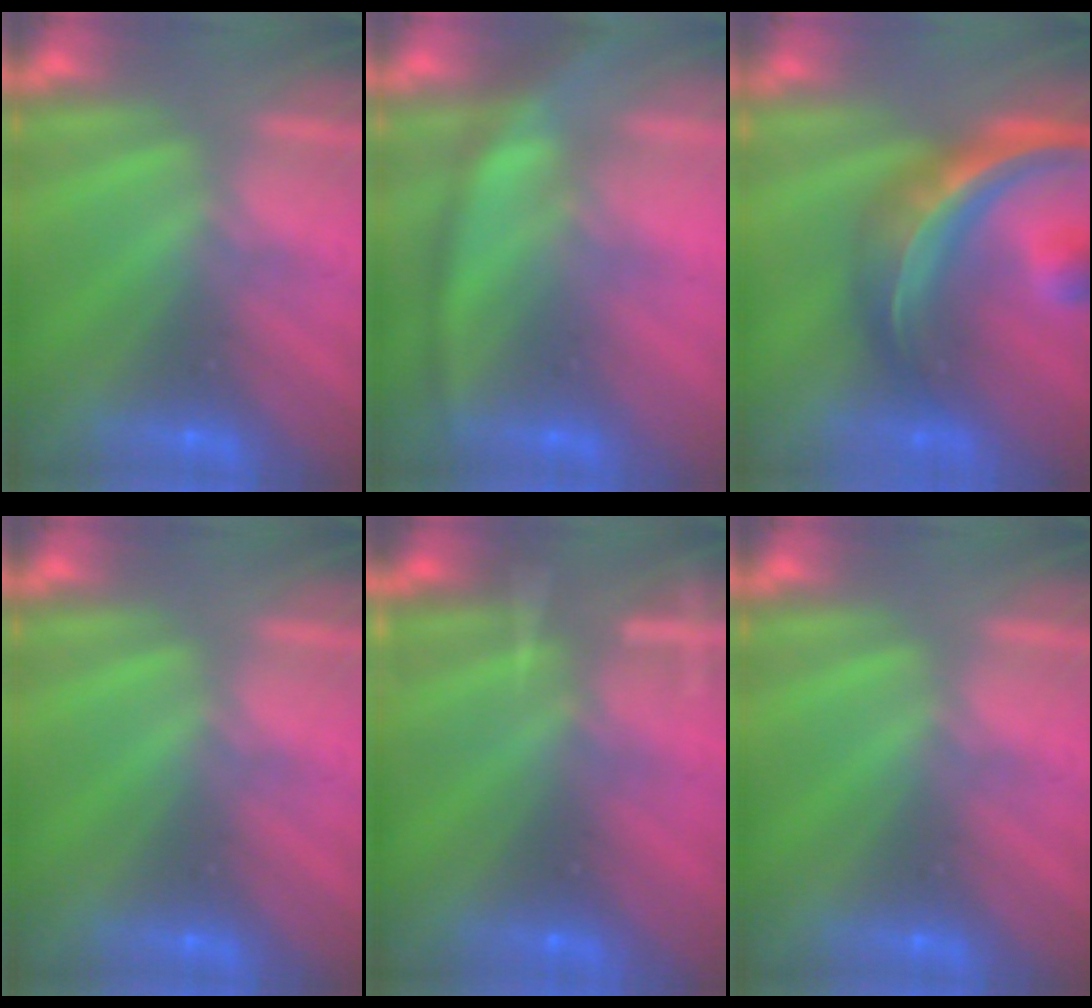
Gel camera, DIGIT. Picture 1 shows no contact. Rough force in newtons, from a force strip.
{"total": 3.1}
{"total": 7.4}
{"total": 0.0}
{"total": 7.4}
{"total": 0.0}